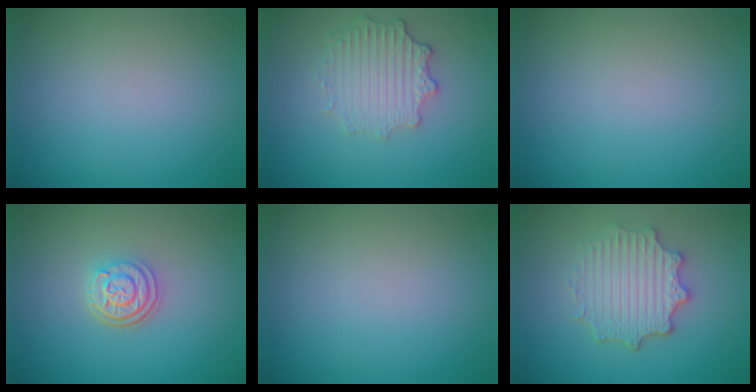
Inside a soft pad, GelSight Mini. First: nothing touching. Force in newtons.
{"total": 3.7, "press": 3.0, "slide": 2.2}
{"total": 0.0}
{"total": 3.0, "press": 2.5, "slide": 1.8}
{"total": 0.0}
{"total": 4.4, "press": 3.6, "slide": 2.6}